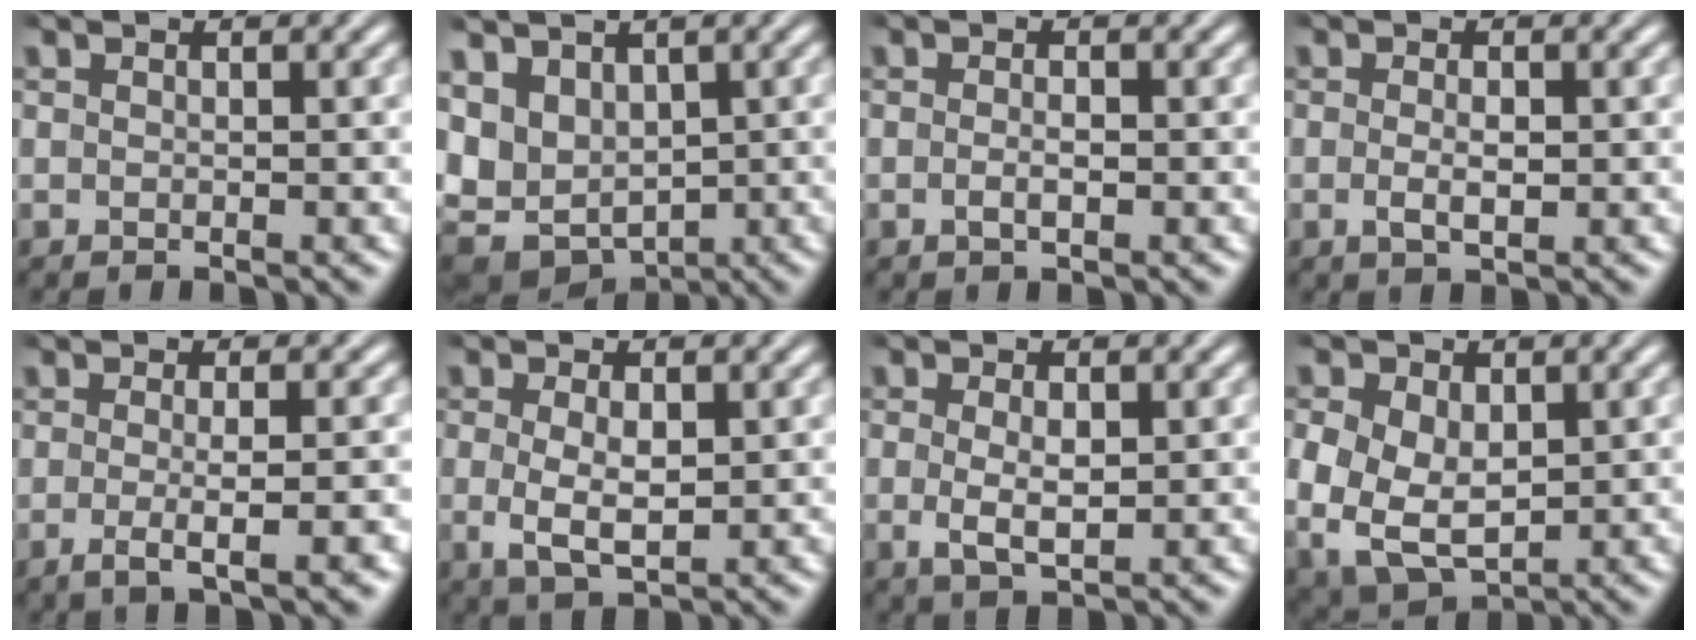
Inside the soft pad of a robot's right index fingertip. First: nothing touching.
{"total": 8.6, "force": [-0.3, 7.1, 4.8], "torque": [-0.122, -0.039, 0.008]}
{"total": 1.2, "force": [-0.6, 0.4, 0.9], "torque": [-0.021, -0.002, -0.010]}
{"total": 1.8, "force": [-0.5, 0.6, 1.6], "torque": [-0.032, -0.007, -0.006]}
{"total": 2.8, "force": [-1.0, 0.1, 2.6], "torque": [-0.050, -0.006, -0.013]}
{"total": 3.9, "force": [-0.2, 2.1, 3.3], "torque": [-0.065, -0.018, 0.010]}
{"total": 2.9, "force": [-0.2, 1.3, 2.6], "torque": [-0.053, -0.016, 0.009]}
{"total": 10.0, "force": [-1.6, 8.5, 5.0], "torque": [-0.135, -0.052, -0.007]}